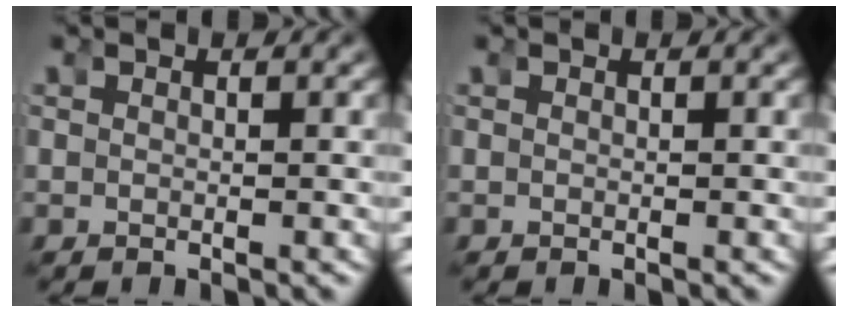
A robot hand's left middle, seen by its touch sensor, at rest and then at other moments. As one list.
[{"total": 0.0}]